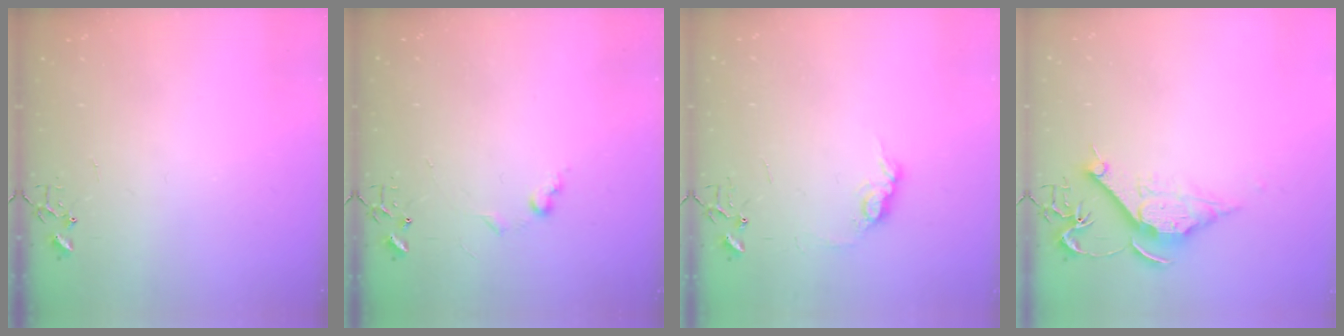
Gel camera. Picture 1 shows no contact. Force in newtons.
{"total": 6.1, "press": 6.1, "slide": 0.8}
{"total": 9.0, "press": 9.0, "slide": 0.4}
{"total": 11.7, "press": 11.6, "slide": 1.1}